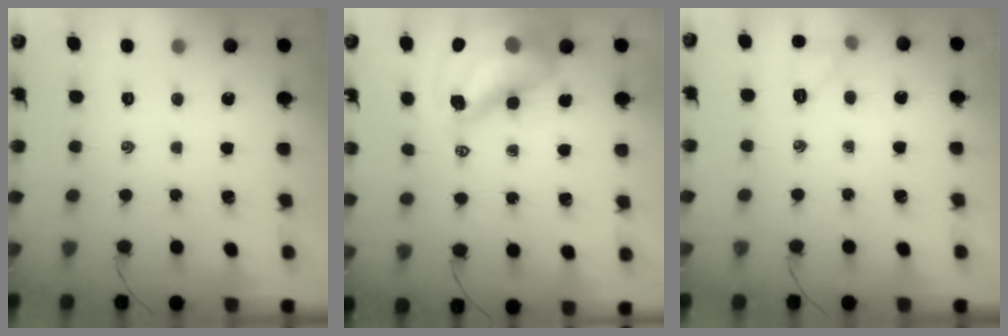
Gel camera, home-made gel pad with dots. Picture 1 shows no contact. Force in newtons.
{"total": 16.2, "press": 15.5, "slide": 4.5}
{"total": 7.2, "press": 7.0, "slide": 1.9}